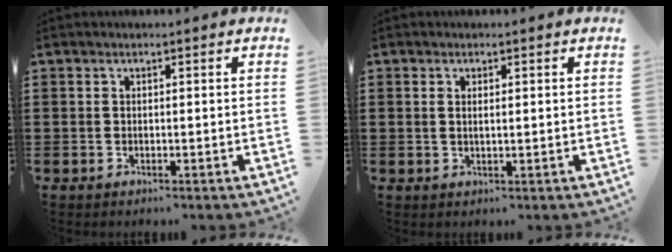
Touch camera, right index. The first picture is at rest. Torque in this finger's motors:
{"motor_torque": [-0.29, 0.58, -0.02, -0.01]}